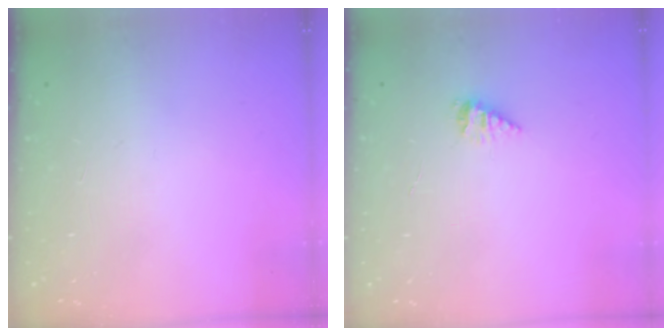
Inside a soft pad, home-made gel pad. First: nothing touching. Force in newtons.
{"total": 3.6, "press": 3.5, "slide": 0.5}